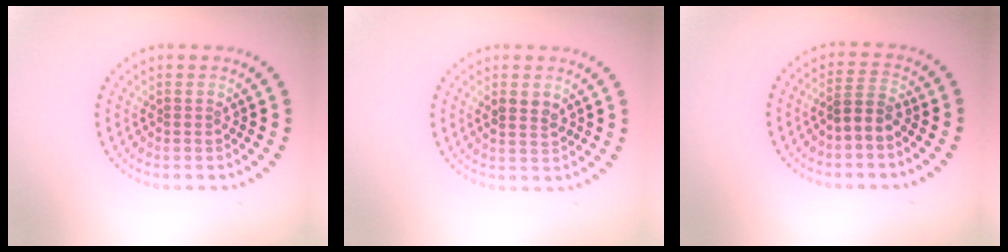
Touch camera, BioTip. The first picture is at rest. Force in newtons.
{"total": 1.7, "press": 1.6, "slide": 0.3}
{"total": 2.0, "press": 1.8, "slide": 1.0}